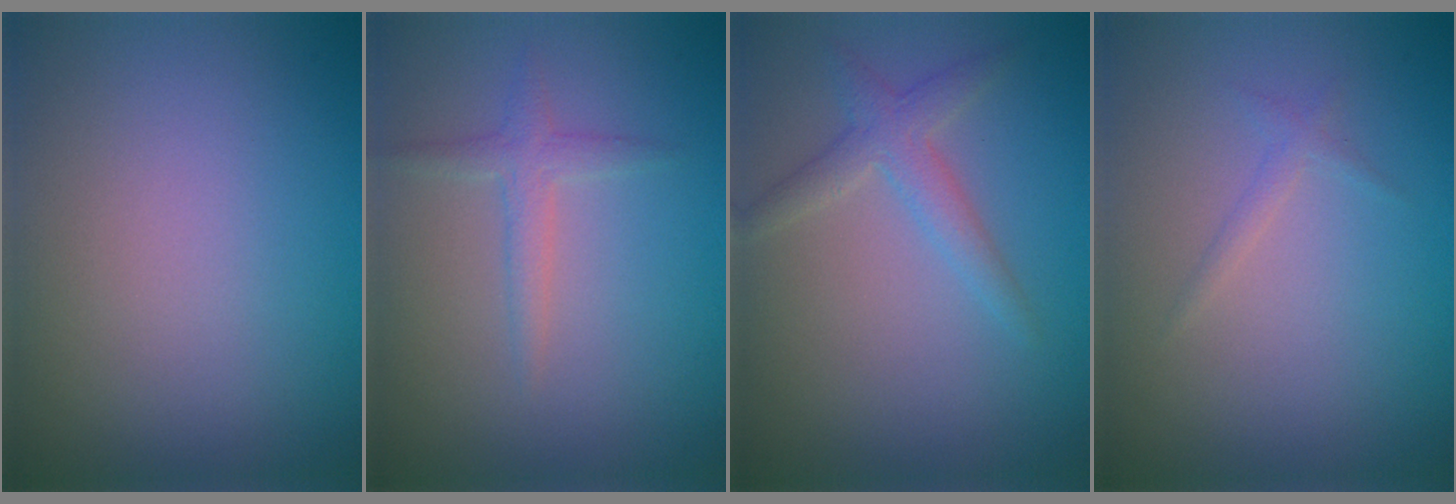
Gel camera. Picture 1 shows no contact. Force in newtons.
{"total": 1.7, "press": 1.7, "slide": 0.1}
{"total": 2.4, "press": 2.4, "slide": 0.2}
{"total": 0.8, "press": 0.8, "slide": 0.1}